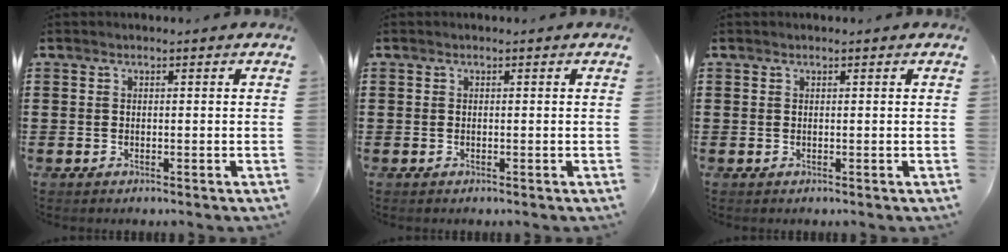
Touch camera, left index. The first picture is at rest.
{"total": 0.0}
{"total": 0.0}